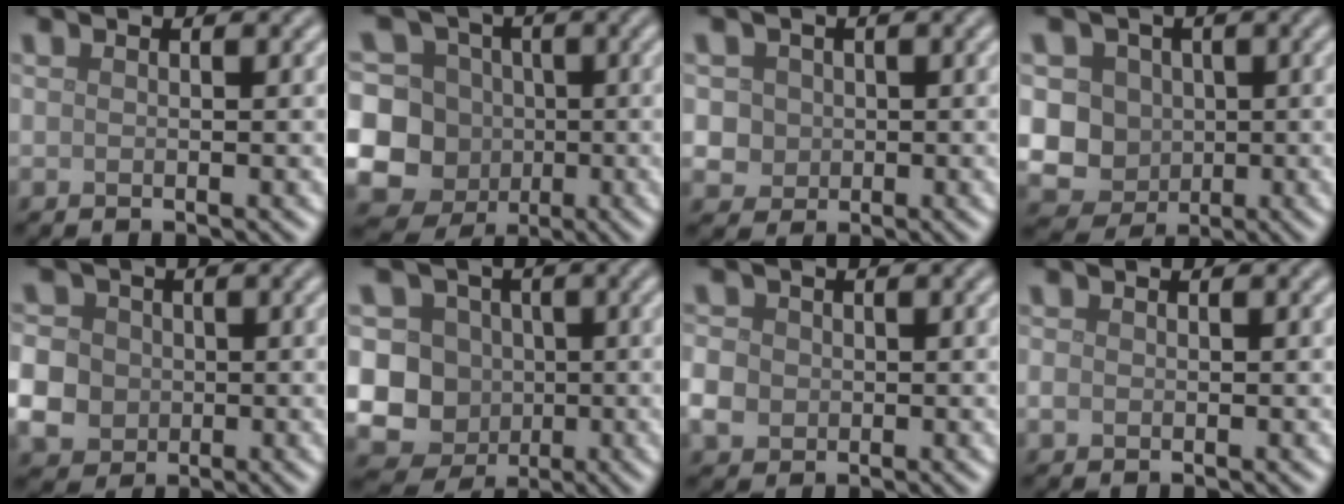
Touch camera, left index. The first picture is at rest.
{"total": 13.9, "force": [-1.6, 13.4, 3.6], "torque": [-0.103, 0.013, -0.054]}
{"total": 3.7, "force": [0.9, 3.3, 1.4], "torque": [-0.013, 0.019, 0.007]}
{"total": 9.4, "force": [0.4, 8.8, 3.4], "torque": [-0.054, 0.020, -0.022]}
{"total": 6.8, "force": [-1.2, 6.2, 2.7], "torque": [-0.069, 0.000, -0.051]}
{"total": 12.4, "force": [-1.5, 11.7, 3.7], "torque": [-0.088, 0.016, -0.048]}
{"total": 3.1, "force": [-0.5, 2.8, 1.2], "torque": [-0.024, 0.001, -0.008]}
{"total": 0.8, "force": [-0.1, 0.7, 0.3], "torque": [-0.005, -0.003, -0.004]}